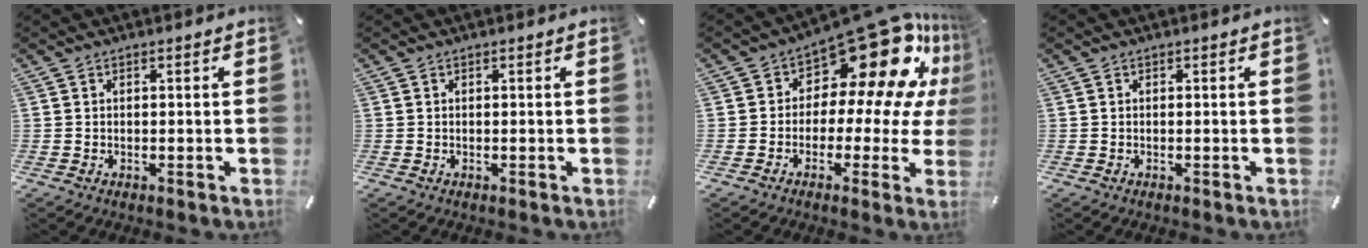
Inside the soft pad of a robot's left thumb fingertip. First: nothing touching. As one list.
[{"total": 0.0}, {"total": 19.9, "force": [11.0, 9.8, 13.3], "torque": [-0.183, -0.090, 0.186]}, {"total": 0.0}]